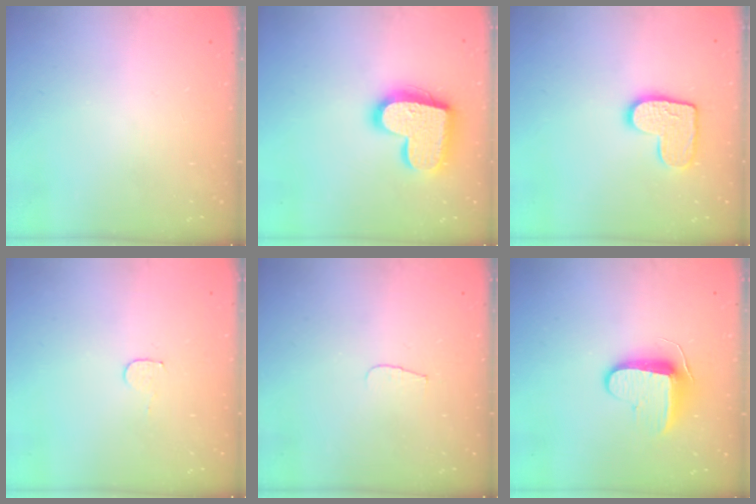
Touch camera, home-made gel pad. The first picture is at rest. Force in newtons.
{"total": 18.0, "press": 18.0, "slide": 1.1}
{"total": 10.7, "press": 10.7, "slide": 0.5}
{"total": 3.7, "press": 3.7, "slide": 0.3}
{"total": 3.4, "press": 3.4, "slide": 0.3}
{"total": 10.4, "press": 10.3, "slide": 0.9}